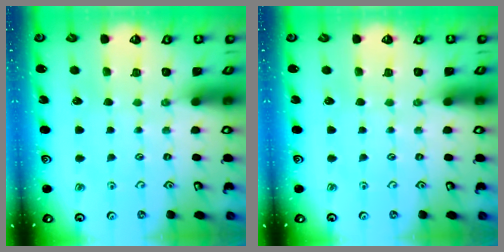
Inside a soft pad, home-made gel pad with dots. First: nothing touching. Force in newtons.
{"total": 0.0}